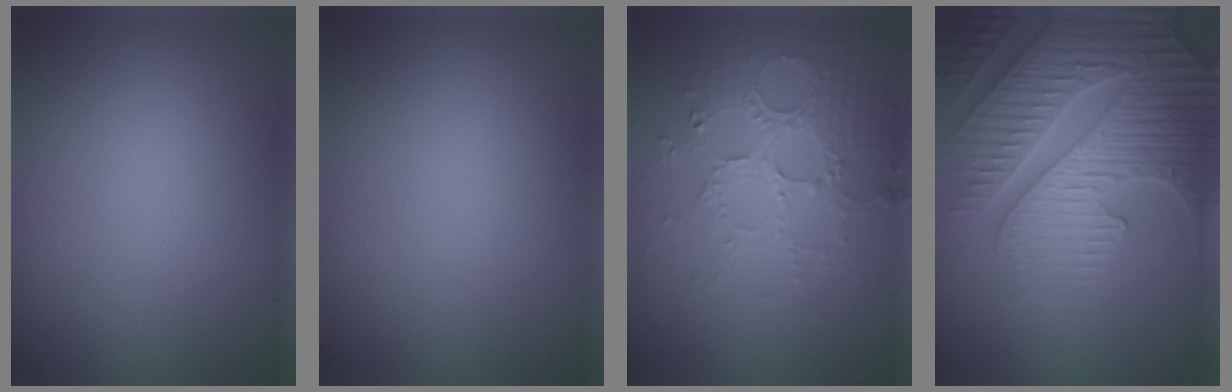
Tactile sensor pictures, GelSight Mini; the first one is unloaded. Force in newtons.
{"total": 0.0}
{"total": 5.3, "press": 3.8, "slide": 3.7}
{"total": 7.6, "press": 7.4, "slide": 1.7}